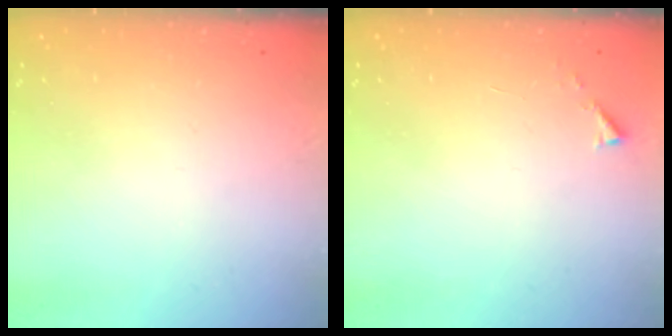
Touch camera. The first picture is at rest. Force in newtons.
{"total": 2.9, "press": 2.9, "slide": 0.4}